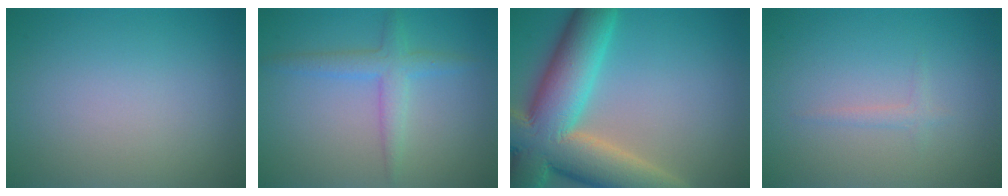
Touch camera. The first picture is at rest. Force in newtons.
{"total": 2.7, "press": 2.7, "slide": 0.1}
{"total": 13.4, "press": 13.3, "slide": 1.1}
{"total": 0.9, "press": 0.9, "slide": 0.1}